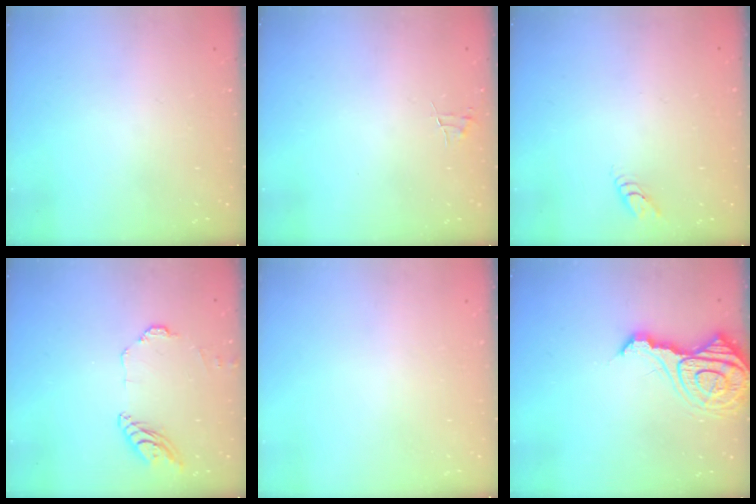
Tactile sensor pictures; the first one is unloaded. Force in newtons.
{"total": 3.2, "press": 3.2, "slide": 0.2}
{"total": 2.8, "press": 2.8, "slide": 0.3}
{"total": 10.0, "press": 9.9, "slide": 0.6}
{"total": 0.0}
{"total": 14.7, "press": 14.6, "slide": 1.8}